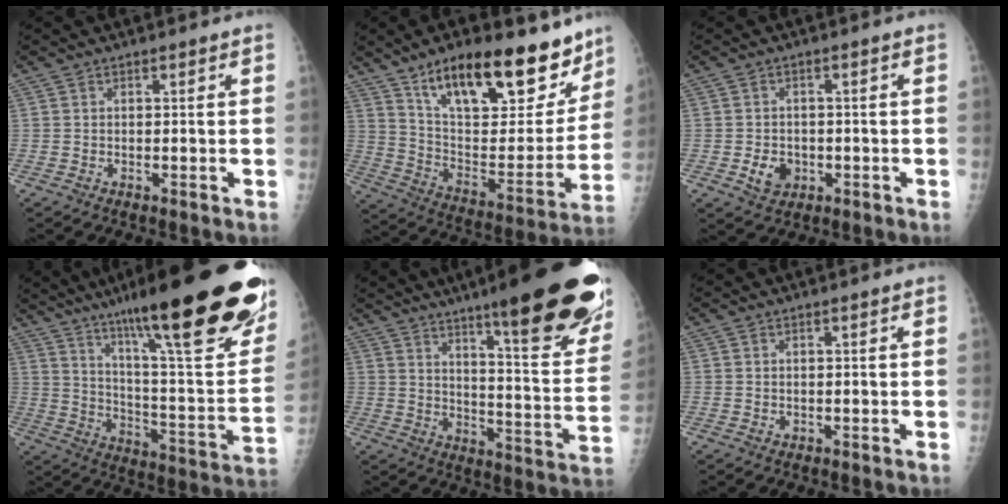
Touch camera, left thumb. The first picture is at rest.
{"total": 26.1, "force": [17.6, 10.4, 16.2], "torque": [-0.197, -0.058, 0.283]}
{"total": 4.3, "force": [-1.3, 3.4, 2.3], "torque": [-0.026, 0.004, -0.015]}
{"total": 35.7, "force": [22.6, 6.1, 26.9], "torque": [-0.314, -0.066, 0.340]}
{"total": 27.5, "force": [17.6, 4.5, 20.6], "torque": [-0.242, -0.077, 0.244]}
{"total": 0.6, "force": [0.0, 0.5, 0.4], "torque": [-0.003, 0.000, 0.003]}